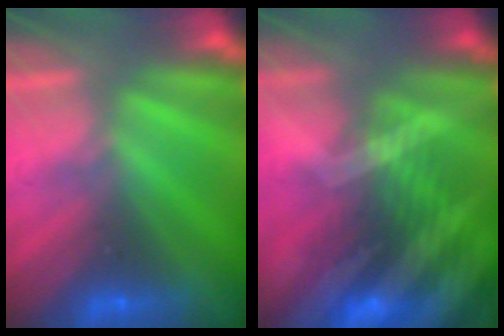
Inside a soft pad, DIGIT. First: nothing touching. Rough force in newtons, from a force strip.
{"total": 9.6}